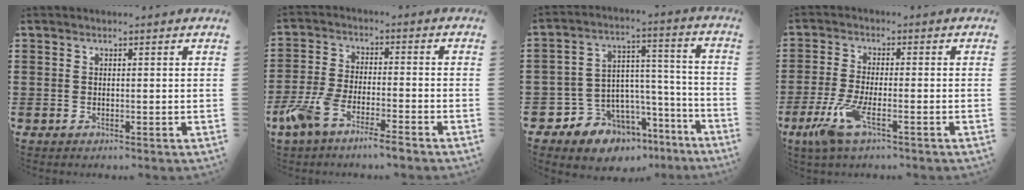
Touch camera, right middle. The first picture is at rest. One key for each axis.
{"total": 6.4, "fx": -4.9, "fy": 0.8, "fz": 4.0, "tx": -0.106, "ty": -0.015, "tz": -0.099}
{"total": 8.7, "fx": -7.0, "fy": 5.1, "fz": 0.8, "tx": -0.033, "ty": 0.017, "tz": -0.130}
{"total": 6.3, "fx": -3.0, "fy": 1.5, "fz": 5.3, "tx": -0.127, "ty": -0.018, "tz": -0.058}